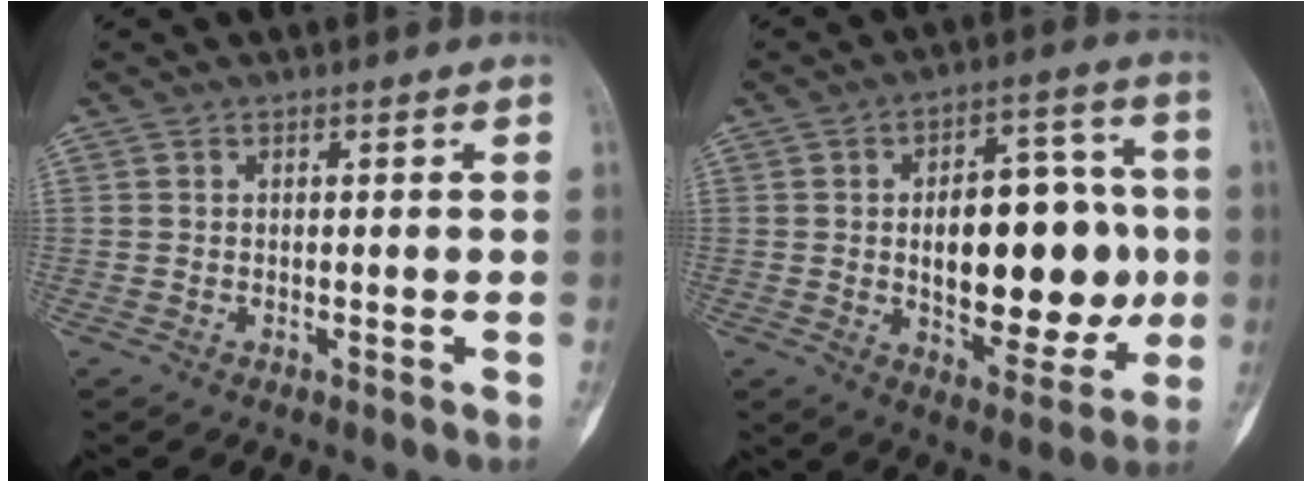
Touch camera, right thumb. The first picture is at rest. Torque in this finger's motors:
{"motor_torque": [0.92, 0.98, 0.23, 0.09, 0.37]}